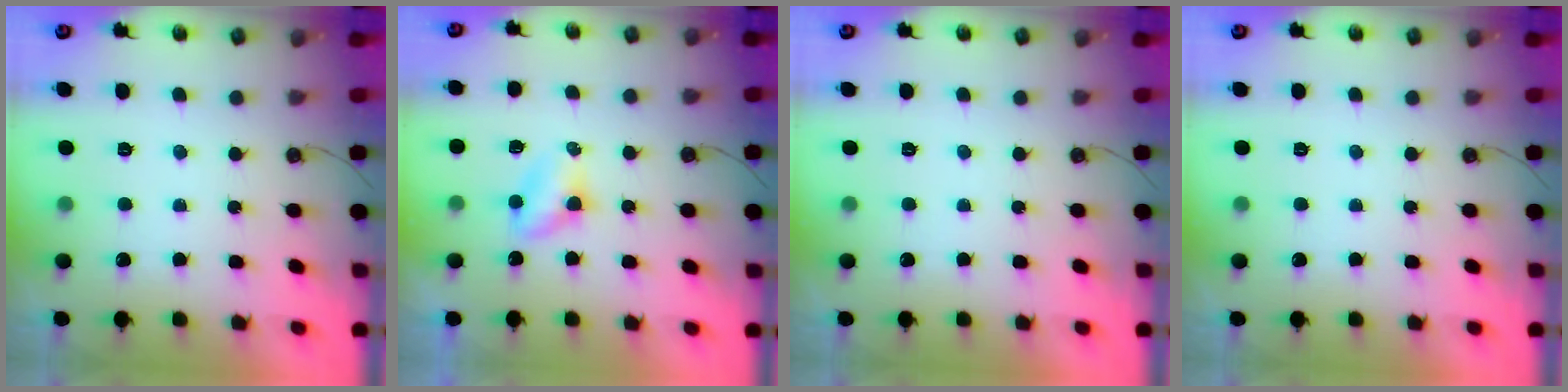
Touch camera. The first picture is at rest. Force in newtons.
{"total": 3.2, "press": 3.2, "slide": 0.4}
{"total": 0.0}
{"total": 0.0}